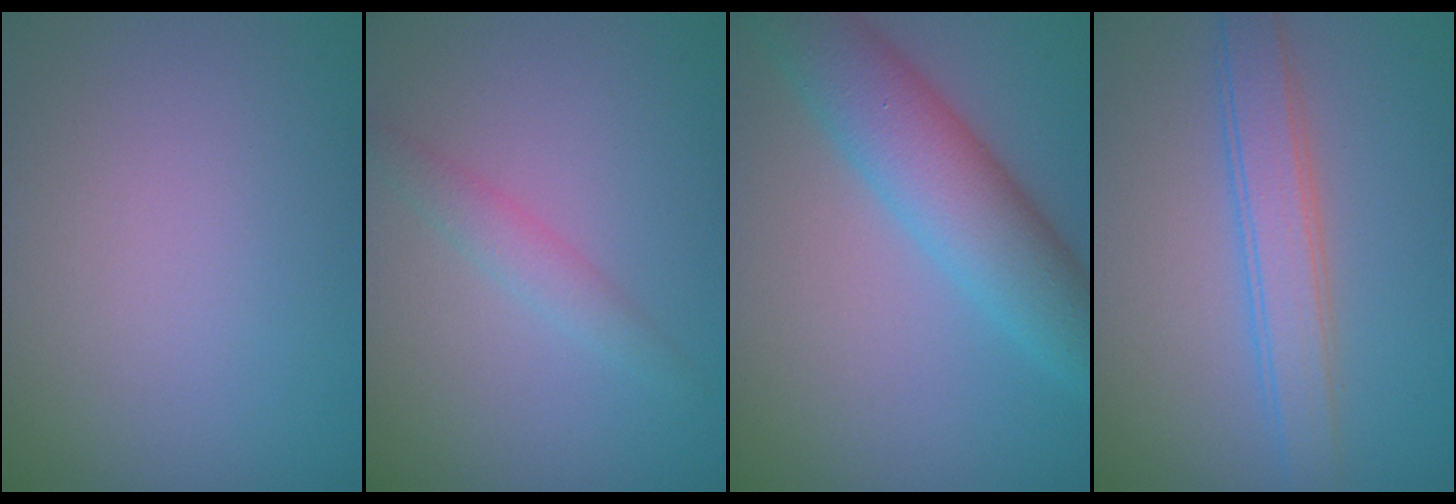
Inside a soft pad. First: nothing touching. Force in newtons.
{"total": 1.8, "press": 1.8, "slide": 0.1}
{"total": 7.1, "press": 7.1, "slide": 0.4}
{"total": 3.5, "press": 3.5, "slide": 0.1}